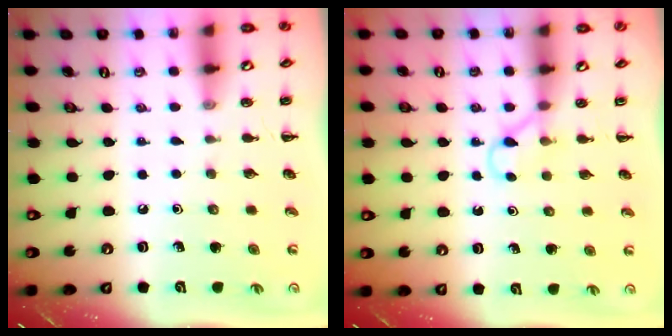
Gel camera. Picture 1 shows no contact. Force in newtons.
{"total": 2.9, "press": 2.8, "slide": 0.9}